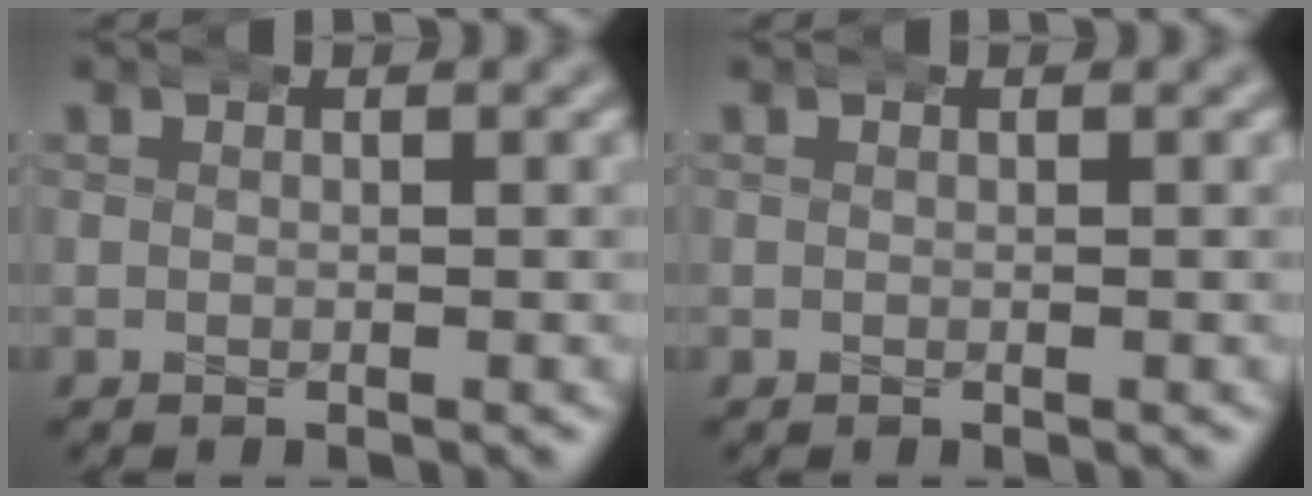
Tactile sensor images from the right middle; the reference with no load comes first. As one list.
[{"total": 0.0}]